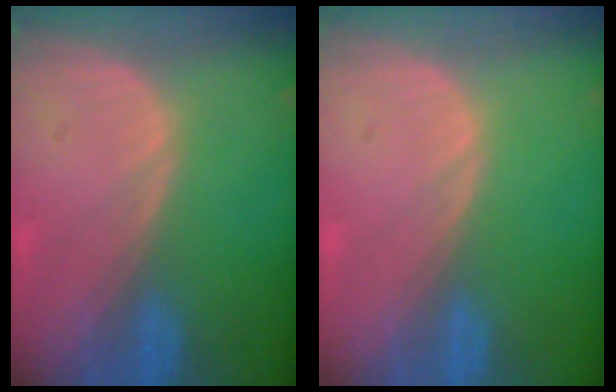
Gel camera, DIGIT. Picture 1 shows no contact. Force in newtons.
{"total": 0.0}